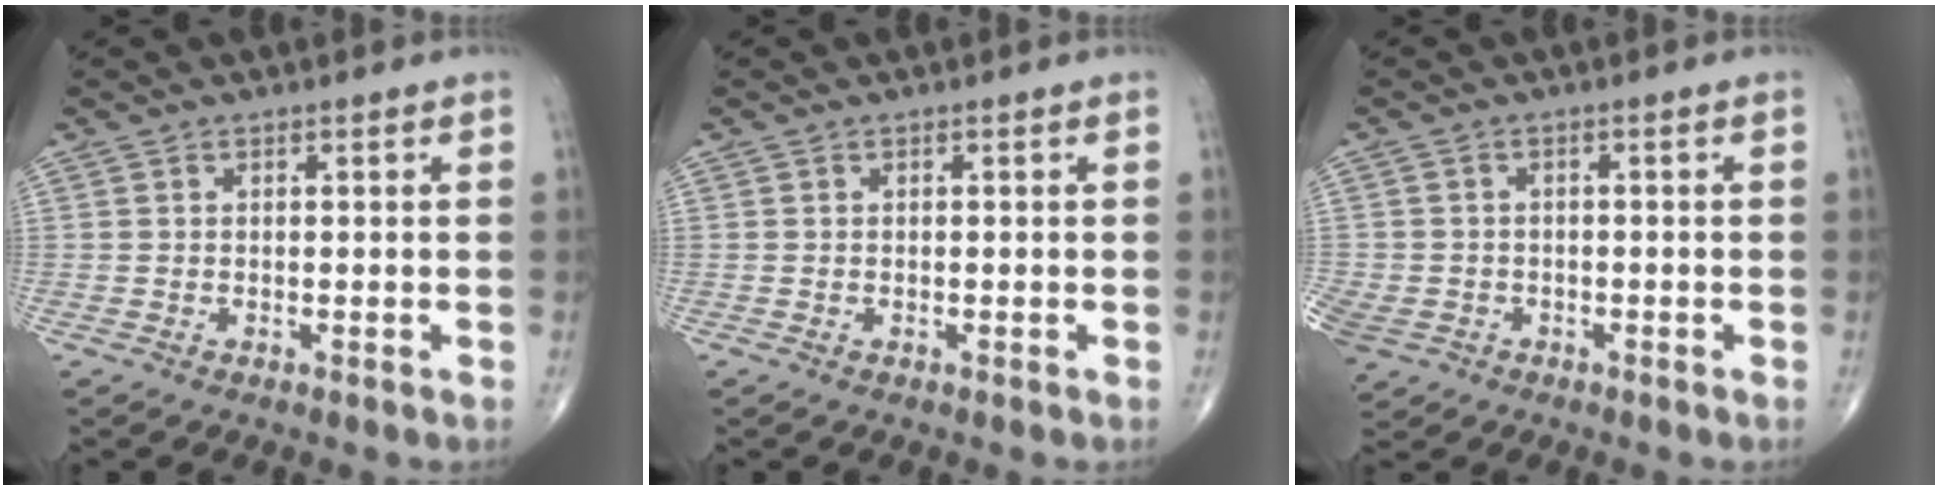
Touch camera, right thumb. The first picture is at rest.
{"total": 0.0}
{"total": 8.3, "force": [-3.6, 6.9, 3.1], "torque": [-0.096, 0.006, -0.052]}